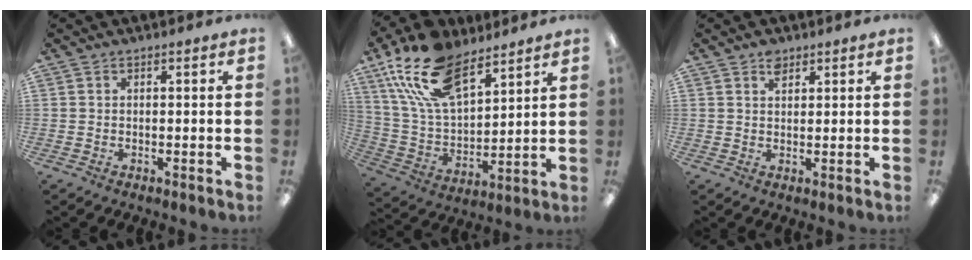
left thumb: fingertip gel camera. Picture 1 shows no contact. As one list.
[{"total": 20.4, "force": [12.8, 10.2, 12.2], "torque": [-0.268, -0.052, 0.232]}, {"total": 2.5, "force": [1.8, 1.3, 1.1], "torque": [-0.017, -0.005, 0.032]}]